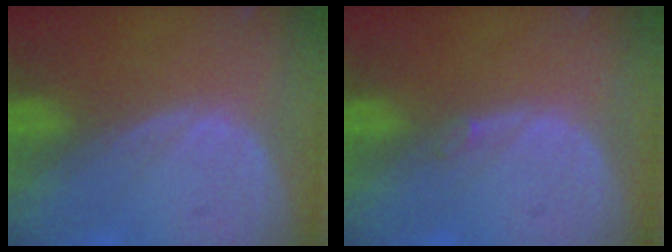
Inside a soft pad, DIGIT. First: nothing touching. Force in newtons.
{"total": 0.6, "press": 0.5, "slide": 0.3}